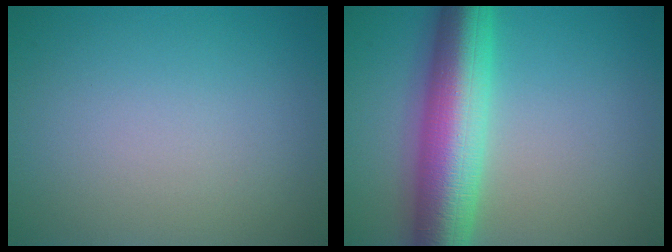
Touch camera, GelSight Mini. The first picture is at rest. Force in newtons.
{"total": 9.8, "press": 9.8, "slide": 0.0}